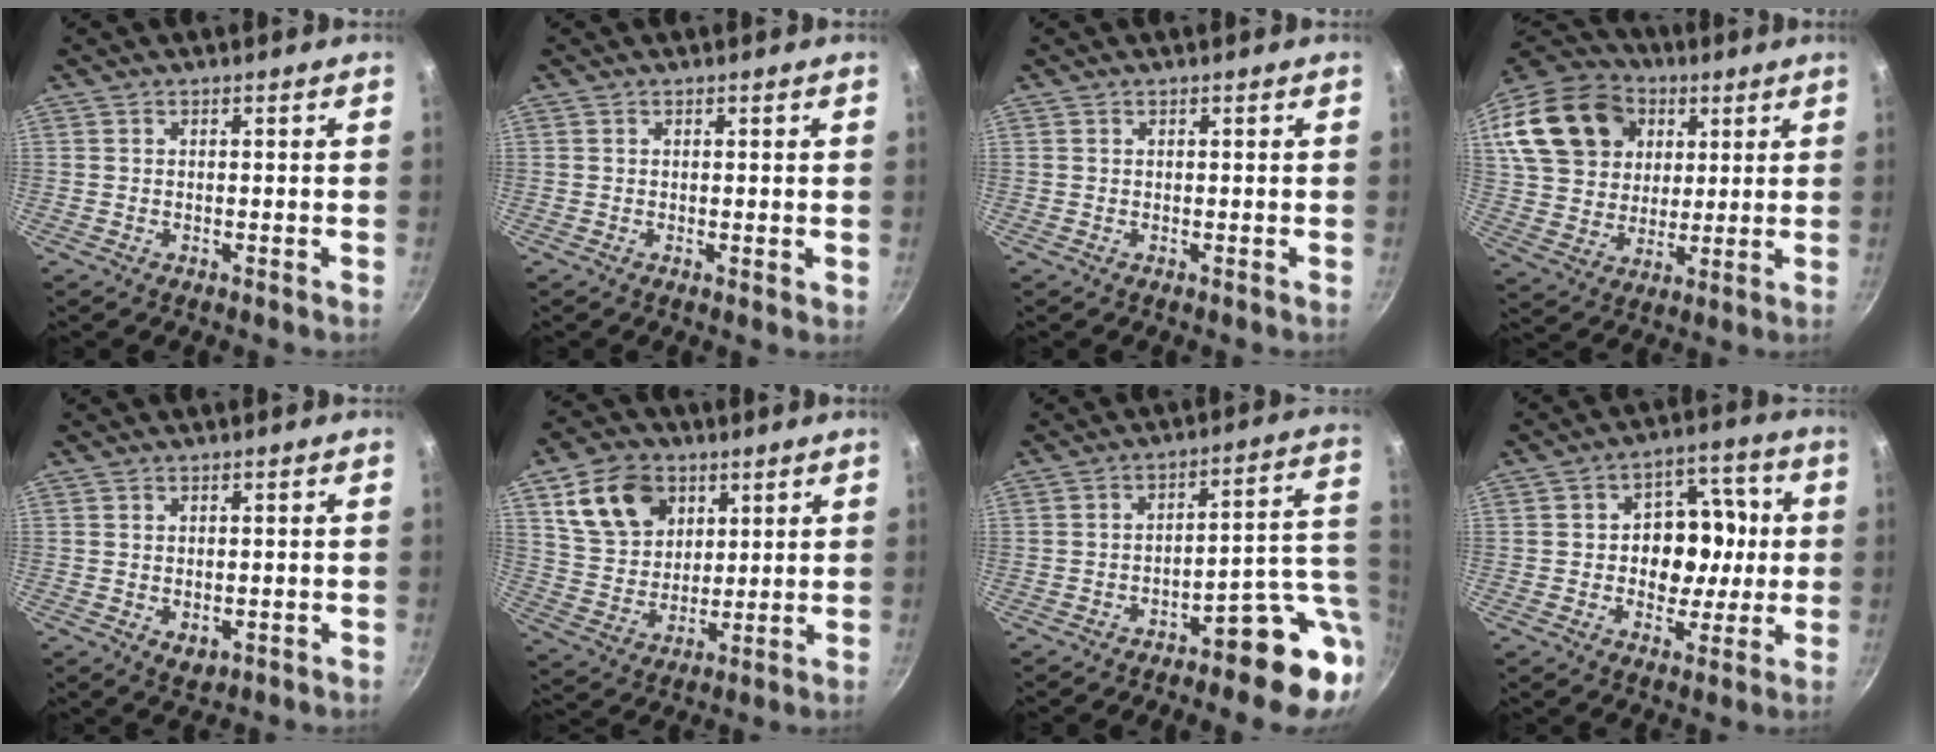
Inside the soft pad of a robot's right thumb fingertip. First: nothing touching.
{"total": 1.0, "force": [0.1, 0.3, 0.9], "torque": [-0.013, -0.002, 0.000]}
{"total": 0.0}
{"total": 23.6, "force": [8.4, 18.2, 12.5], "torque": [-0.238, 0.019, 0.154]}
{"total": 2.8, "force": [-0.3, 1.9, 2.0], "torque": [-0.031, -0.007, 0.000]}
{"total": 14.4, "force": [6.2, 10.7, 7.4], "torque": [-0.108, -0.014, 0.119]}
{"total": 11.1, "force": [-3.5, 4.0, 9.7], "torque": [-0.084, 0.037, -0.048]}
{"total": 12.7, "force": [0.1, 9.7, 8.2], "torque": [-0.068, 0.015, -0.005]}